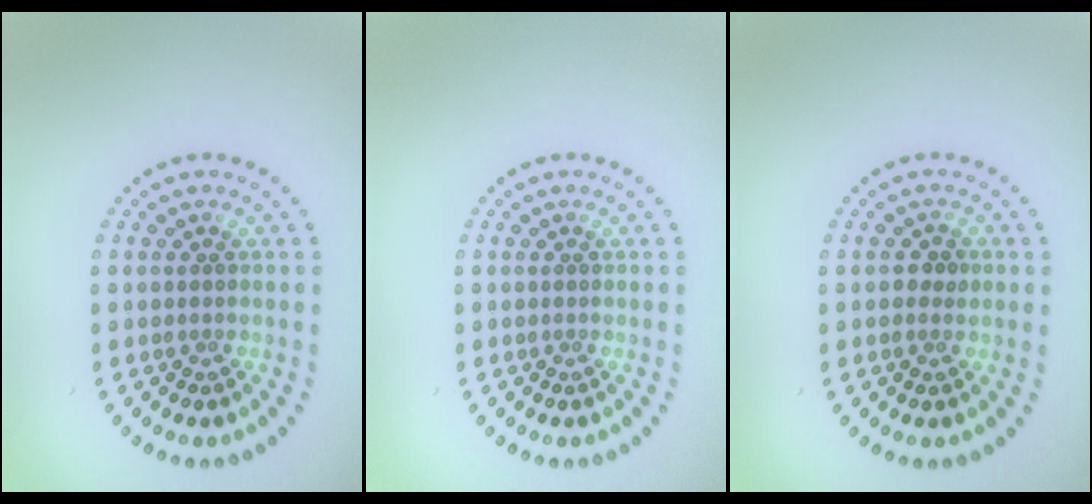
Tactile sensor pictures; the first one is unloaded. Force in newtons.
{"total": 0.0}
{"total": 1.3, "press": 1.3, "slide": 0.1}